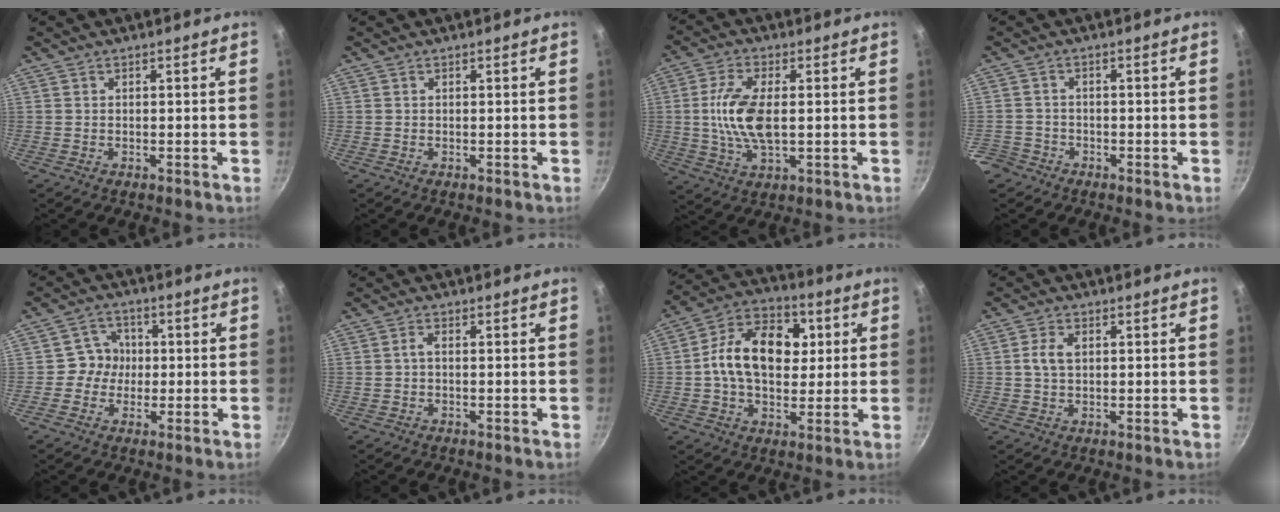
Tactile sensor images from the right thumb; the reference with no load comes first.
{"total": 0.0}
{"total": 11.0, "force": [0.3, 5.0, 9.8], "torque": [-0.206, -0.003, 0.008]}
{"total": 3.3, "force": [-2.4, 2.2, 0.2], "torque": [0.009, 0.011, -0.050]}
{"total": 5.6, "force": [-0.4, 5.3, 1.9], "torque": [0.007, 0.015, -0.018]}
{"total": 1.2, "force": [-0.1, 0.6, 1.0], "torque": [-0.017, 0.002, -0.004]}
{"total": 16.4, "force": [2.0, 11.1, 12.0], "torque": [-0.171, 0.019, 0.023]}
{"total": 3.8, "force": [0.6, 2.4, 2.9], "torque": [-0.061, 0.004, 0.011]}